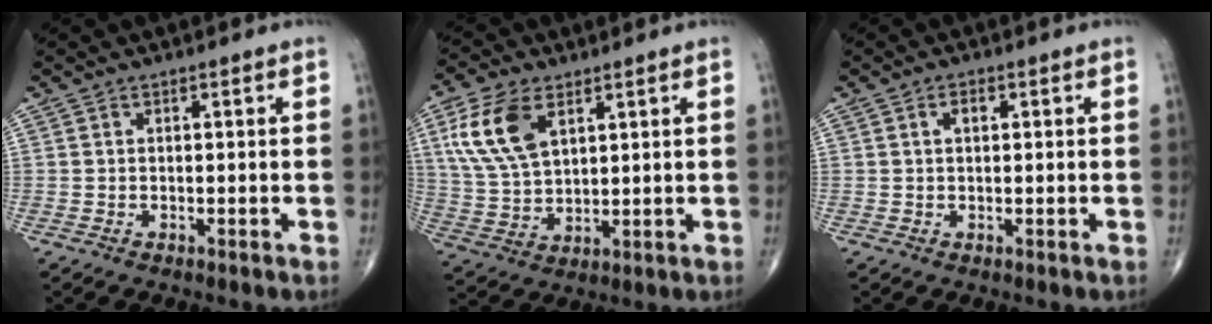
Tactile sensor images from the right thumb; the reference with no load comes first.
{"total": 12.3, "force": [5.2, 6.7, 8.8], "torque": [-0.176, -0.012, 0.109]}
{"total": 2.0, "force": [0.6, 1.1, 1.6], "torque": [-0.027, 0.005, 0.009]}